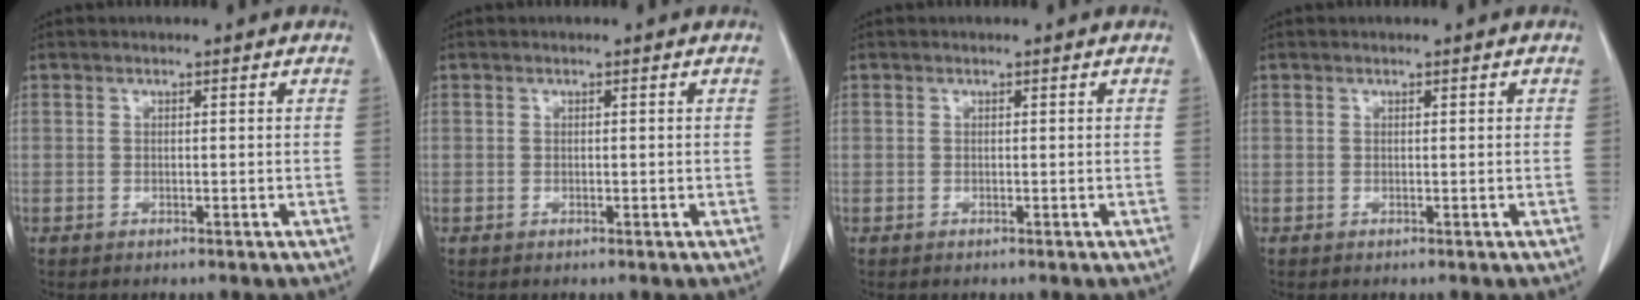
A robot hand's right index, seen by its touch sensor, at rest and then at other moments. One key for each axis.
{"total": 0.0}
{"total": 0.0}
{"total": 0.0}